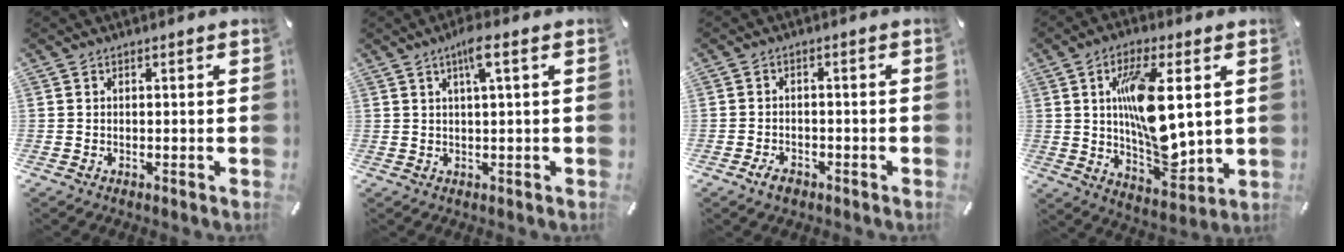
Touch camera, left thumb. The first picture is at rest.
{"total": 5.1, "force": [1.9, 0.6, 4.7], "torque": [-0.094, 0.001, 0.031]}
{"total": 3.1, "force": [-2.1, 1.8, 1.4], "torque": [-0.029, 0.010, -0.041]}
{"total": 16.4, "force": [3.2, 7.2, 14.4], "torque": [-0.261, -0.021, 0.048]}